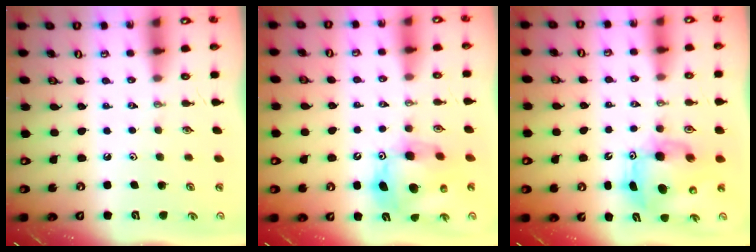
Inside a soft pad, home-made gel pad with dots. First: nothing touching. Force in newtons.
{"total": 13.1, "press": 13.1, "slide": 0.8}
{"total": 9.0, "press": 8.9, "slide": 1.5}